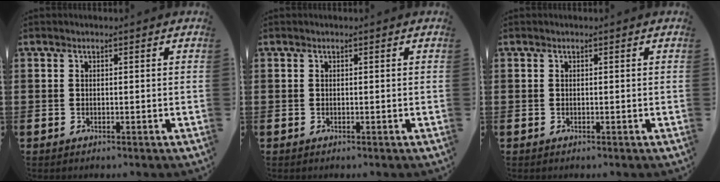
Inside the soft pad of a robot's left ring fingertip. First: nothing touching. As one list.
[{"total": 0.0}, {"total": 0.0}]